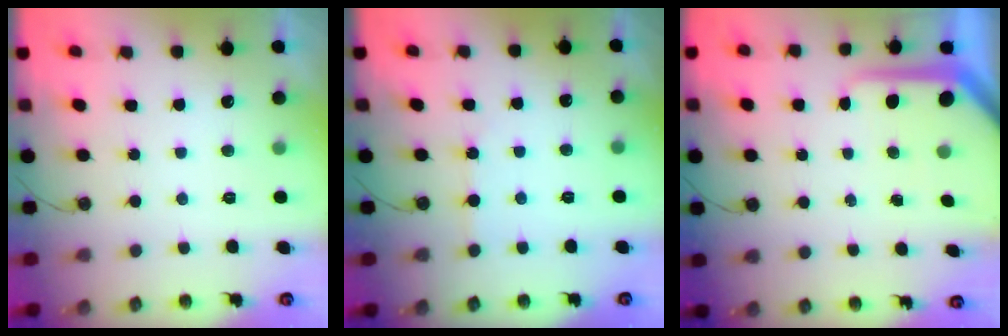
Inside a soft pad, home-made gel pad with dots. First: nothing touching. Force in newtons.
{"total": 2.8, "press": 2.8, "slide": 0.4}
{"total": 7.2, "press": 7.2, "slide": 0.7}